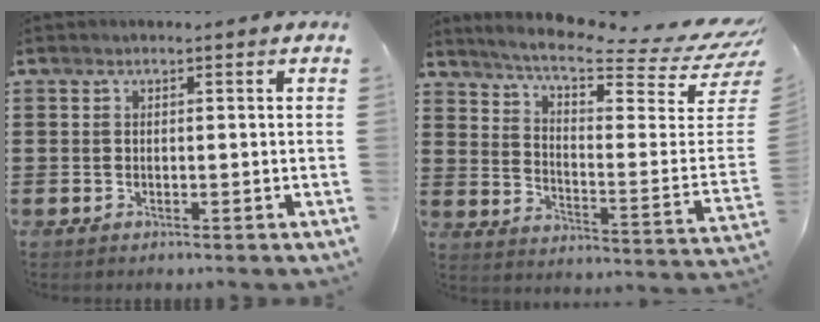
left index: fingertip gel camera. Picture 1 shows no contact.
{"total": 7.6, "force": [6.1, 0.0, 4.5], "torque": [-0.097, -0.060, 0.098]}